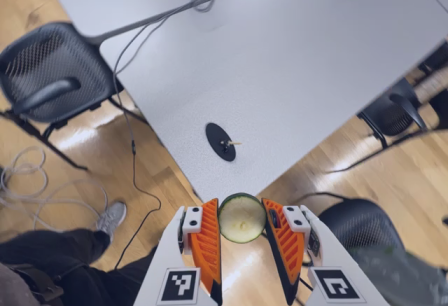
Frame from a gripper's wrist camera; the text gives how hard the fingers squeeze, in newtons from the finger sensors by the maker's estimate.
{"total": 9.3, "left": 9.2, "right": 9.5}